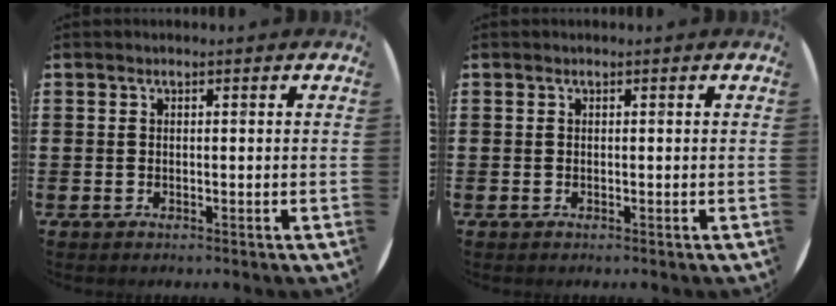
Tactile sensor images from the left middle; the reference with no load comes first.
{"total": 0.0}